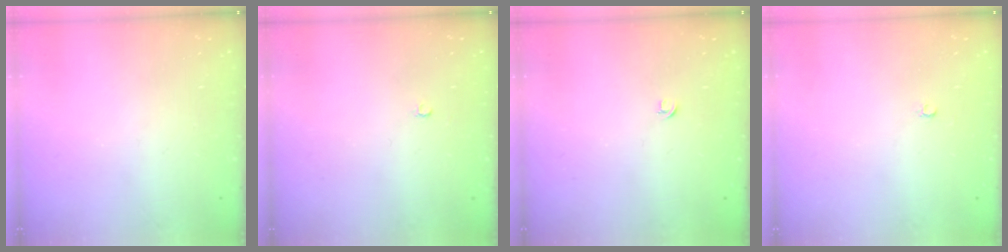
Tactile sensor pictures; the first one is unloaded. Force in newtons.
{"total": 2.1, "press": 2.1, "slide": 0.2}
{"total": 2.7, "press": 2.6, "slide": 0.6}
{"total": 2.0, "press": 2.0, "slide": 0.4}